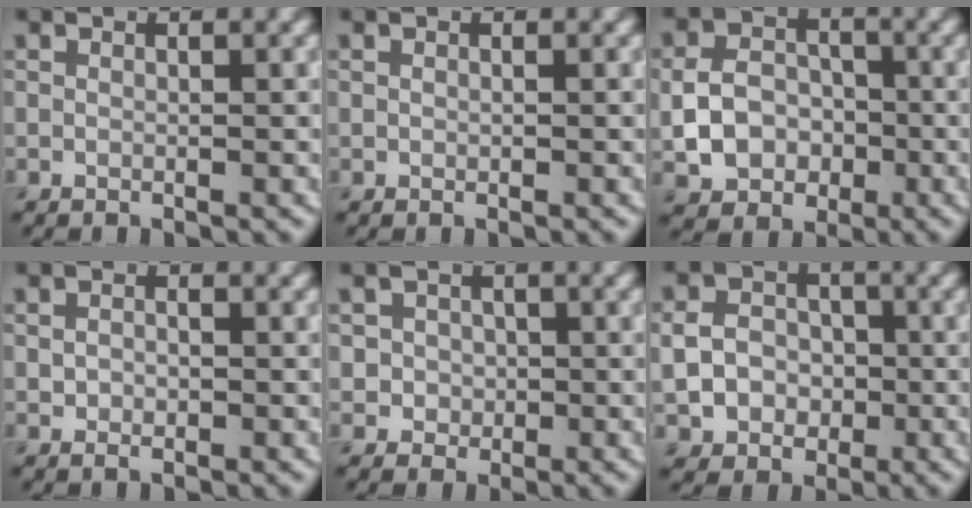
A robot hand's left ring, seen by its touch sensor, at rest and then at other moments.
{"total": 0.0}
{"total": 4.9, "force": [-1.1, 4.0, 2.6], "torque": [-0.049, 0.002, -0.024]}
{"total": 1.4, "force": [-0.2, 0.9, 1.0], "torque": [-0.019, 0.000, -0.005]}
{"total": 2.1, "force": [-0.1, 2.0, 0.5], "torque": [0.003, -0.004, -0.001]}
{"total": 4.8, "force": [-0.5, 4.2, 2.3], "torque": [-0.030, -0.001, -0.019]}